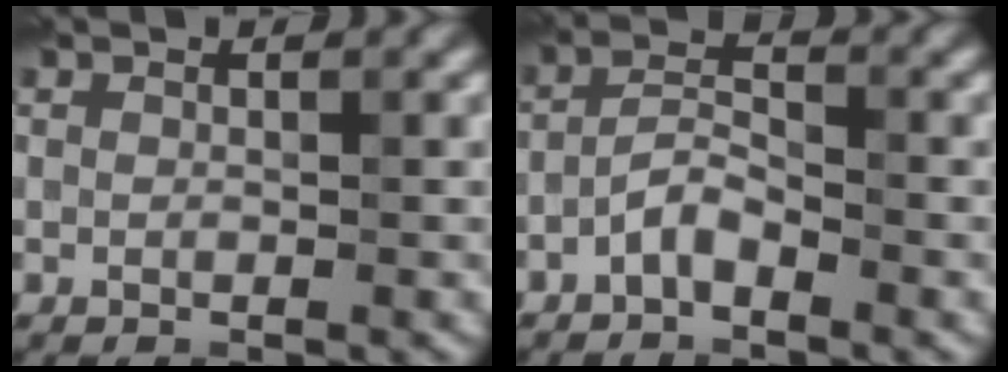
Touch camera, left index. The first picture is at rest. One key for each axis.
{"total": 2.3, "fx": -1.5, "fy": 0.8, "fz": 1.5, "tx": -0.030, "ty": 0.010, "tz": -0.034}